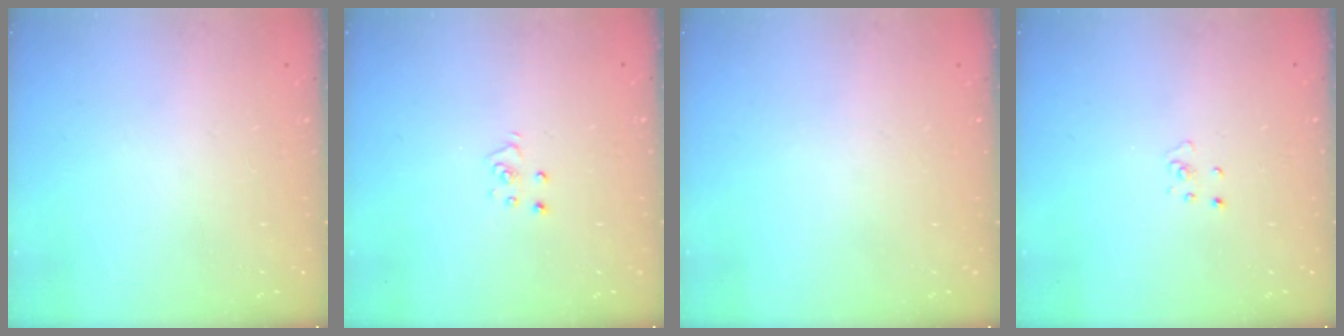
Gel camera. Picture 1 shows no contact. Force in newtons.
{"total": 3.6, "press": 3.6, "slide": 0.2}
{"total": 0.0}
{"total": 2.3, "press": 2.3, "slide": 0.2}